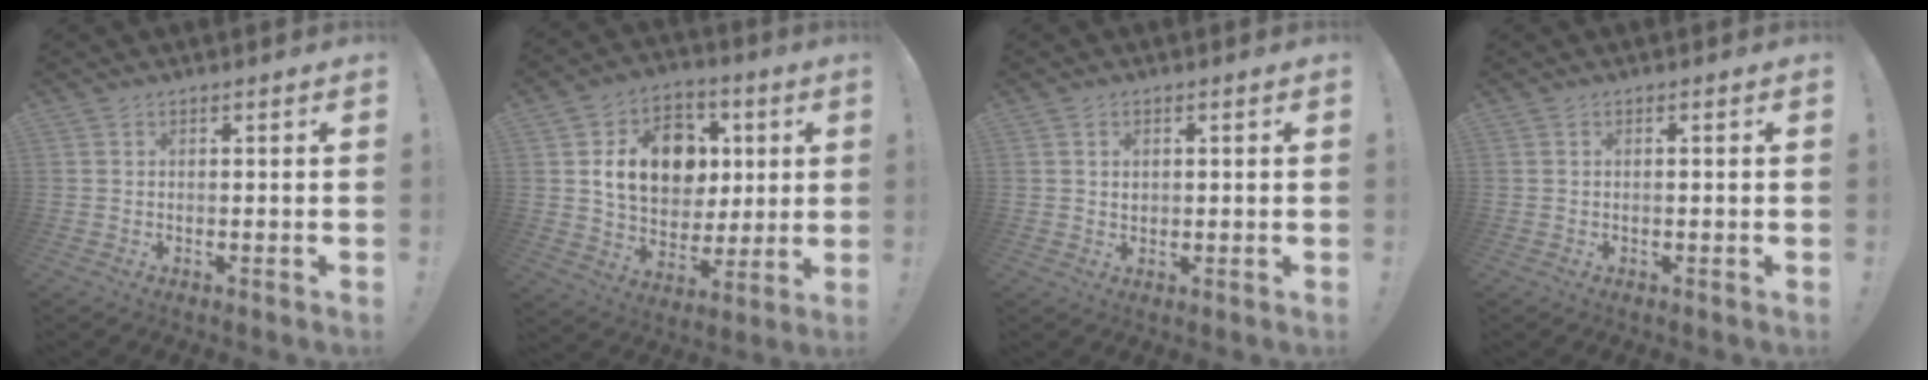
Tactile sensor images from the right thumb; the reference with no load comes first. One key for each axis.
{"total": 17.5, "fx": 4.5, "fy": 13.8, "fz": 9.9, "tx": -0.136, "ty": 0.001, "tz": 0.097}
{"total": 1.4, "fx": 0.4, "fy": 1.1, "fz": 0.7, "tx": -0.011, "ty": 0.002, "tz": 0.005}
{"total": 0.6, "fx": -0.2, "fy": 0.0, "fz": 0.5, "tx": -0.013, "ty": 0.001, "tz": -0.004}